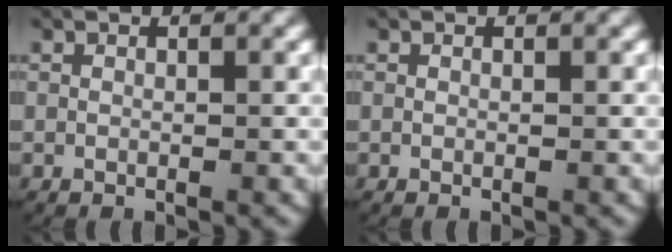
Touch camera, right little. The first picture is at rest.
{"total": 0.0}